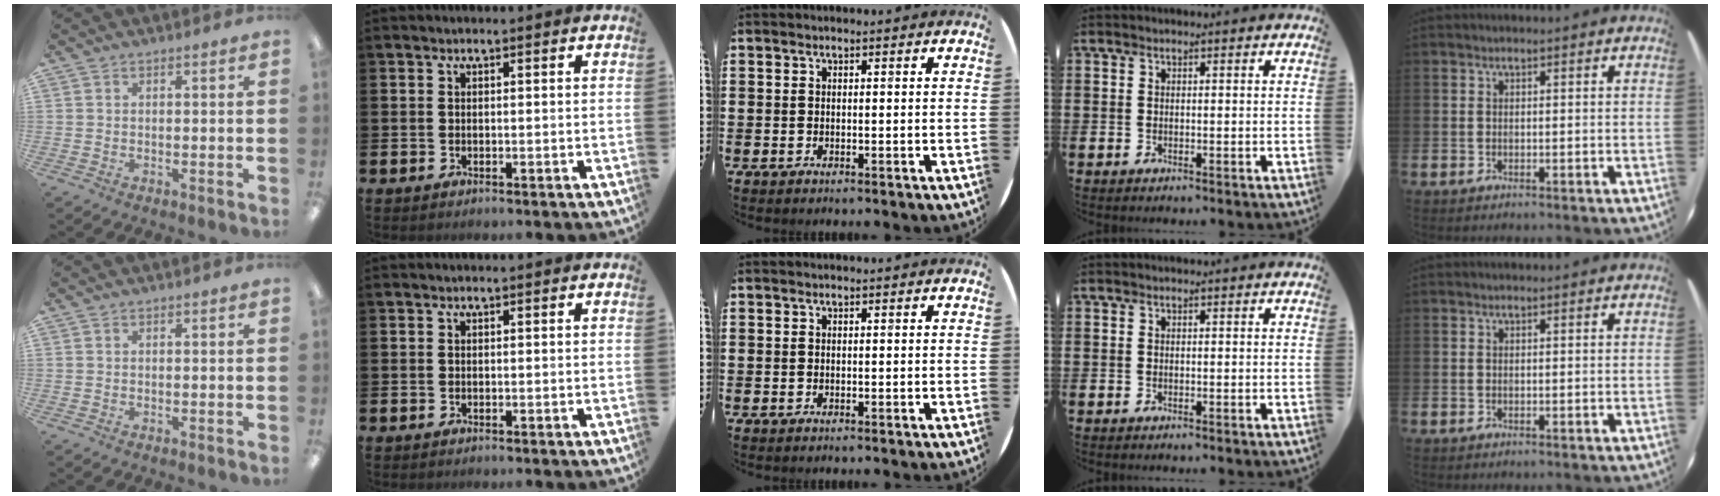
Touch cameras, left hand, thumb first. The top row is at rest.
{}